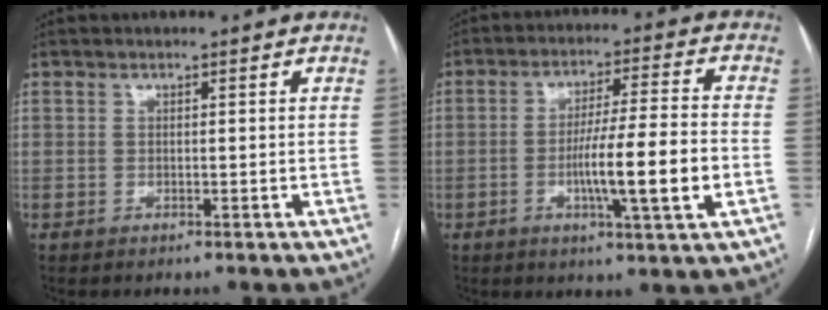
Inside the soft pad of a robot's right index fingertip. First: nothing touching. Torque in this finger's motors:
{"motor_torque": [1.88, -0.27, 0.90, 0.20]}